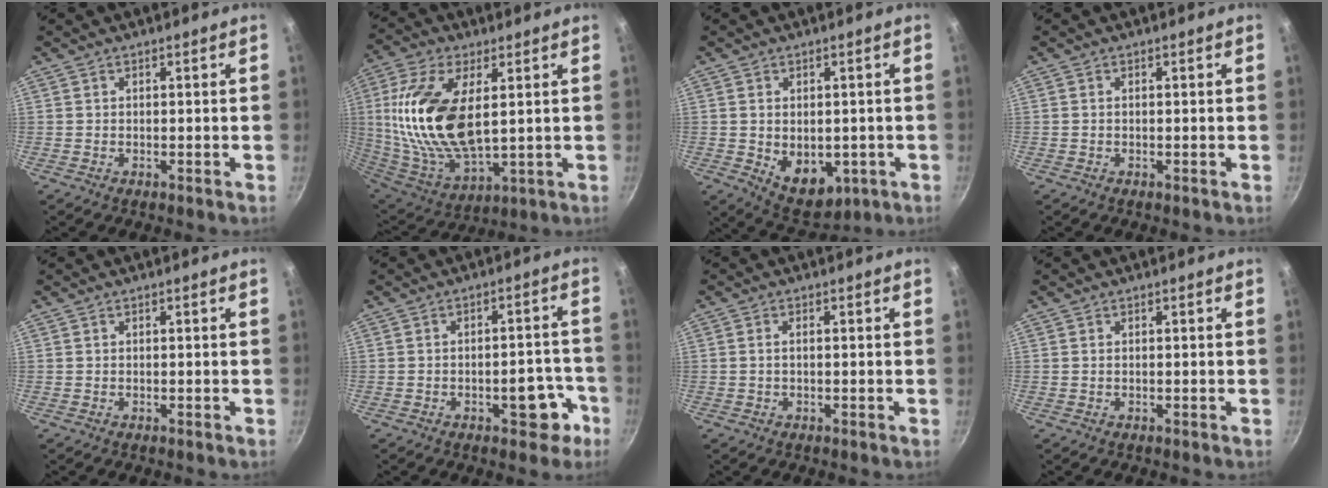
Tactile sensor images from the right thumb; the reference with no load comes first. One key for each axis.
{"total": 21.2, "fx": 3.7, "fy": 10.4, "fz": 18.1, "tx": -0.365, "ty": -0.020, "tz": 0.076}
{"total": 9.6, "fx": -1.4, "fy": 6.5, "fz": 6.8, "tx": -0.072, "ty": -0.010, "tz": -0.001}
{"total": 0.0}
{"total": 0.0}
{"total": 7.5, "fx": -3.6, "fy": 3.8, "fz": 5.3, "tx": -0.029, "ty": 0.035, "tz": -0.041}
{"total": 1.1, "fx": -0.1, "fy": 0.5, "fz": 1.0, "tx": -0.028, "ty": 0.006, "tz": -0.004}
{"total": 0.0}